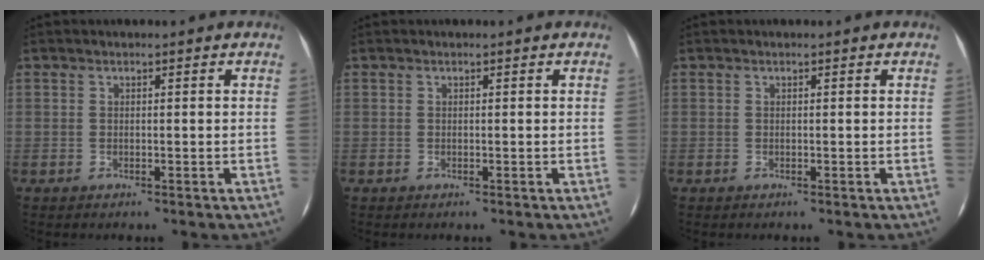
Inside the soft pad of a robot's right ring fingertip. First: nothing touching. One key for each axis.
{"total": 0.0}
{"total": 0.0}